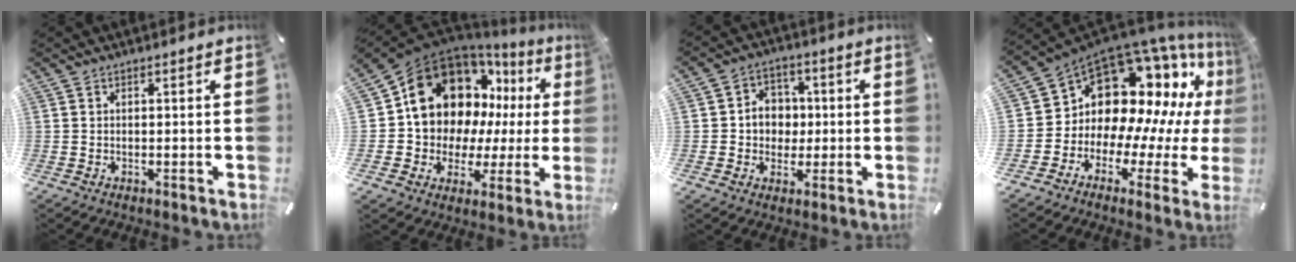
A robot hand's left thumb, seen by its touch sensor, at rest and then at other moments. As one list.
[{"total": 18.7, "force": [7.8, 14.2, 9.4], "torque": [-0.154, -0.060, 0.152]}, {"total": 7.5, "force": [-0.5, 7.0, 2.5], "torque": [-0.038, 0.017, -0.009]}, {"total": 15.4, "force": [8.5, 10.7, 7.2], "torque": [-0.109, -0.104, 0.162]}]